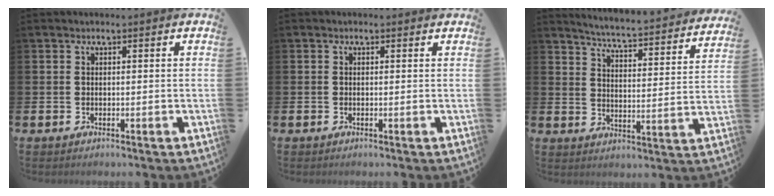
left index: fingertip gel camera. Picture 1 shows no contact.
{"total": 0.0}
{"total": 5.0, "force": [4.8, -0.3, 1.0], "torque": [-0.044, -0.045, 0.078]}